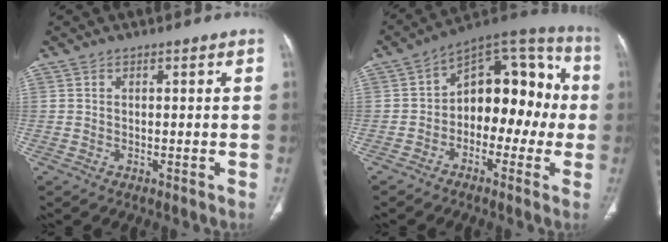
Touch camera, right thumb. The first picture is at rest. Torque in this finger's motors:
{"motor_torque": [-0.19, 0.74, 0.17, 0.08, 0.11]}